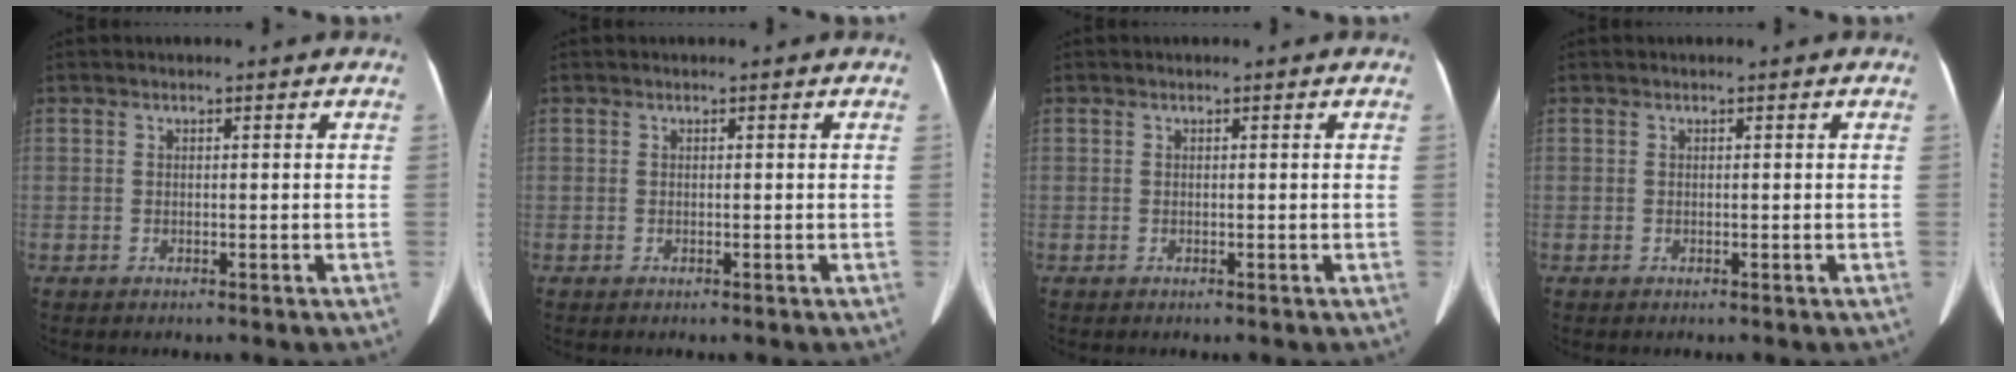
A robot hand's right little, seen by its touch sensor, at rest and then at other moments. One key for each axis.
{"total": 0.0}
{"total": 0.0}
{"total": 0.0}